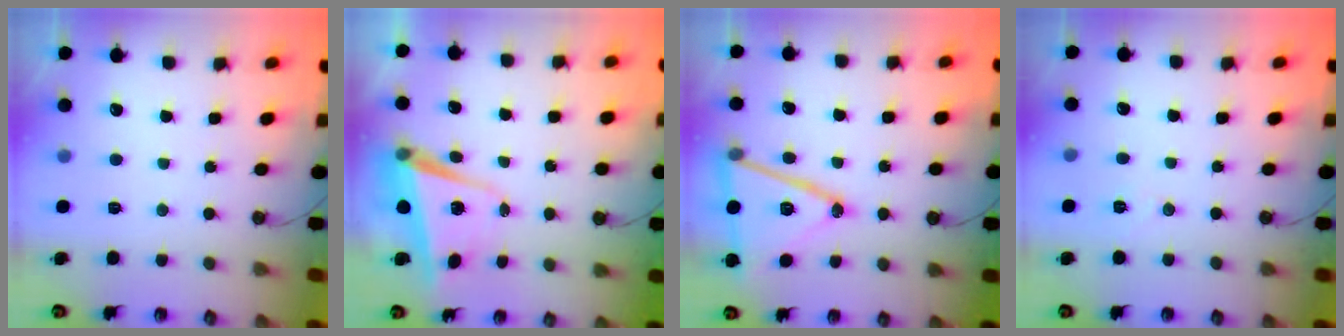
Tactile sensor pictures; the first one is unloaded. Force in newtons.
{"total": 7.1, "press": 6.9, "slide": 1.5}
{"total": 18.1, "press": 17.8, "slide": 3.4}
{"total": 6.3, "press": 4.4, "slide": 4.5}